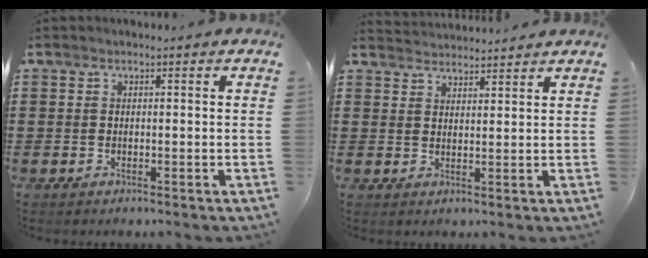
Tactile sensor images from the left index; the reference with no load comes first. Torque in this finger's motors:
{"motor_torque": [-2.14, 0.00, -0.34, -0.07]}